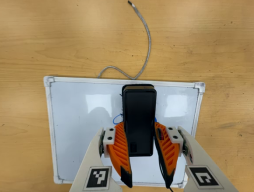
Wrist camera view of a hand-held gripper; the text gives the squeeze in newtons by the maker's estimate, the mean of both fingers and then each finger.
{"total": 8.8, "left": 6.7, "right": 11.0}